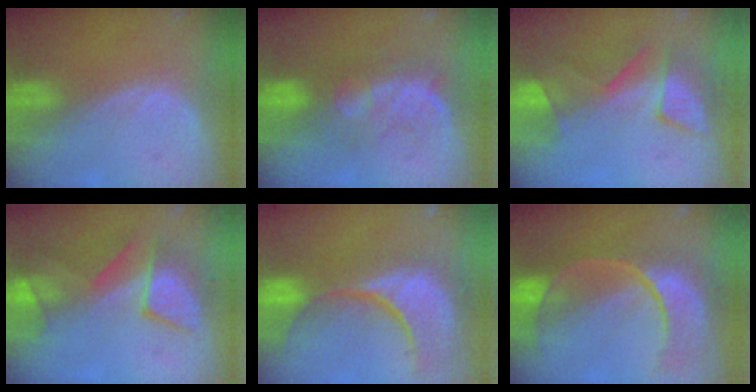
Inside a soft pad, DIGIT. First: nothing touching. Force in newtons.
{"total": 7.7, "press": 7.4, "slide": 2.2}
{"total": 7.5, "press": 6.9, "slide": 3.0}
{"total": 7.8, "press": 7.7, "slide": 1.2}
{"total": 15.4, "press": 12.2, "slide": 9.4}
{"total": 11.2, "press": 9.3, "slide": 6.2}